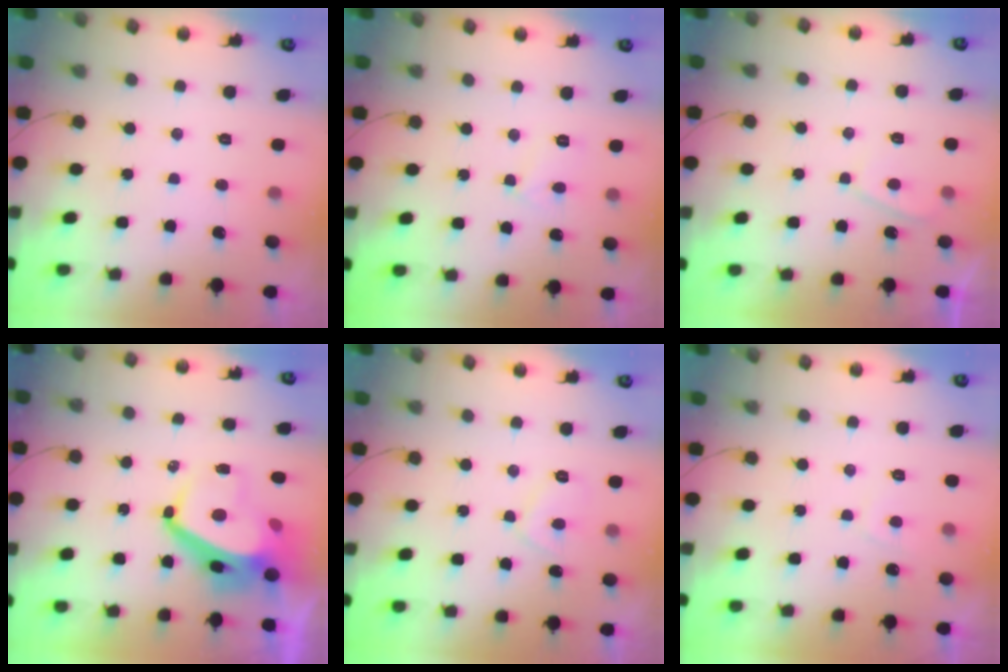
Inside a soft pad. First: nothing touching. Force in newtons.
{"total": 4.1, "press": 4.0, "slide": 0.5}
{"total": 2.5, "press": 2.4, "slide": 0.6}
{"total": 8.4, "press": 8.4, "slide": 0.6}
{"total": 3.4, "press": 3.3, "slide": 0.8}
{"total": 1.8, "press": 1.6, "slide": 0.7}